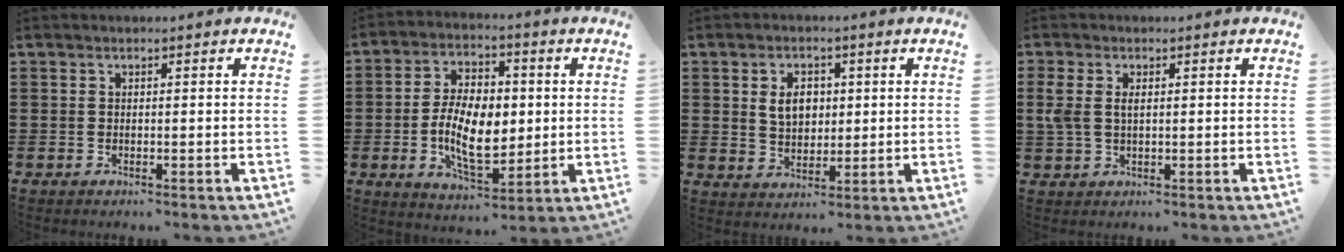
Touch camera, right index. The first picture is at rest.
{"total": 10.4, "force": [-0.5, 5.7, 8.7], "torque": [-0.168, 0.004, -0.013]}
{"total": 4.6, "force": [0.9, 3.3, 3.1], "torque": [-0.062, 0.009, 0.012]}
{"total": 2.8, "force": [0.6, 1.5, 2.3], "torque": [-0.057, 0.004, 0.008]}